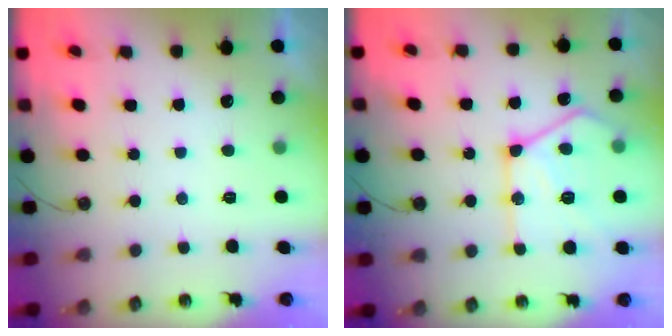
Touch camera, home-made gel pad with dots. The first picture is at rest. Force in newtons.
{"total": 19.5, "press": 19.4, "slide": 1.8}